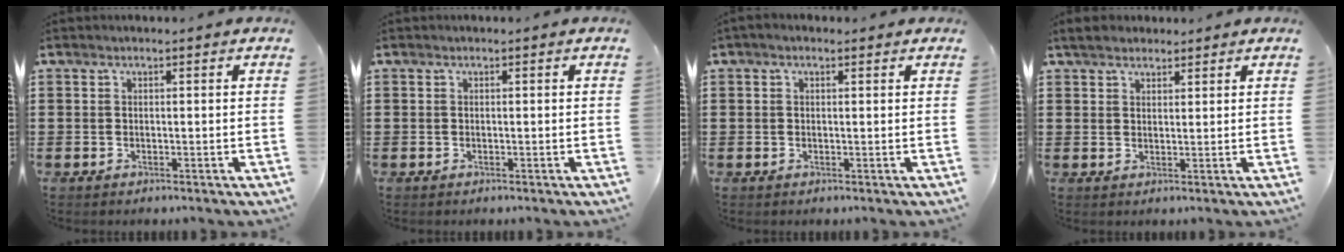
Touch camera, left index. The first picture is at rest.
{"total": 0.0}
{"total": 0.8, "force": [0.3, 0.4, 0.7], "torque": [-0.013, 0.005, 0.004]}
{"total": 2.8, "force": [2.4, 1.1, 0.7], "torque": [-0.022, 0.004, 0.046]}